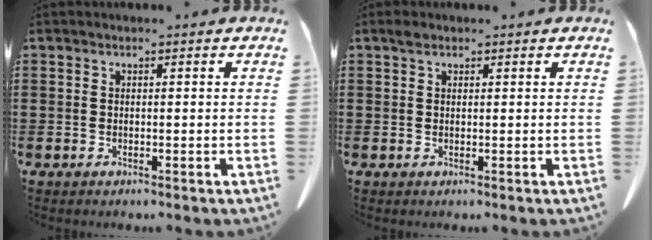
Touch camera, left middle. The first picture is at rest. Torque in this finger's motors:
{"motor_torque": [0.80, 0.78, 0.00, 0.02]}